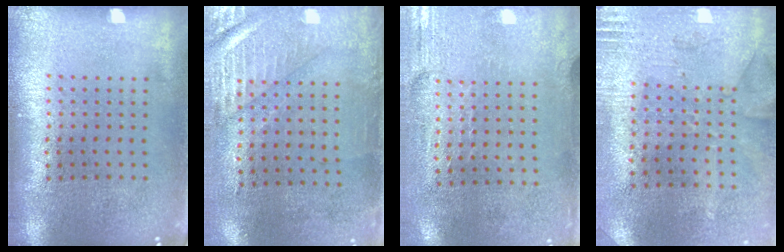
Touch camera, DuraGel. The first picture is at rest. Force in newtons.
{"total": 3.0, "press": 2.5, "slide": 1.6}
{"total": 2.9, "press": 2.4, "slide": 1.6}
{"total": 2.8, "press": 2.2, "slide": 1.7}